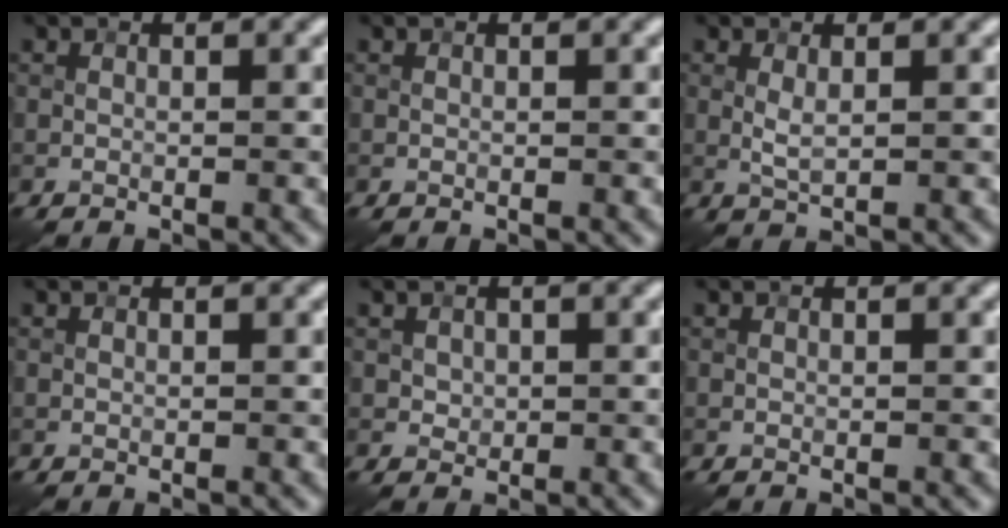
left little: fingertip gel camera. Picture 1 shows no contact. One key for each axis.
{"total": 0.0}
{"total": 1.4, "fx": 0.3, "fy": 0.4, "fz": 1.3, "tx": -0.034, "ty": 0.001, "tz": 0.009}
{"total": 0.0}
{"total": 0.9, "fx": 0.3, "fy": 0.8, "fz": 0.3, "tx": -0.005, "ty": -0.002, "tz": 0.009}
{"total": 0.0}